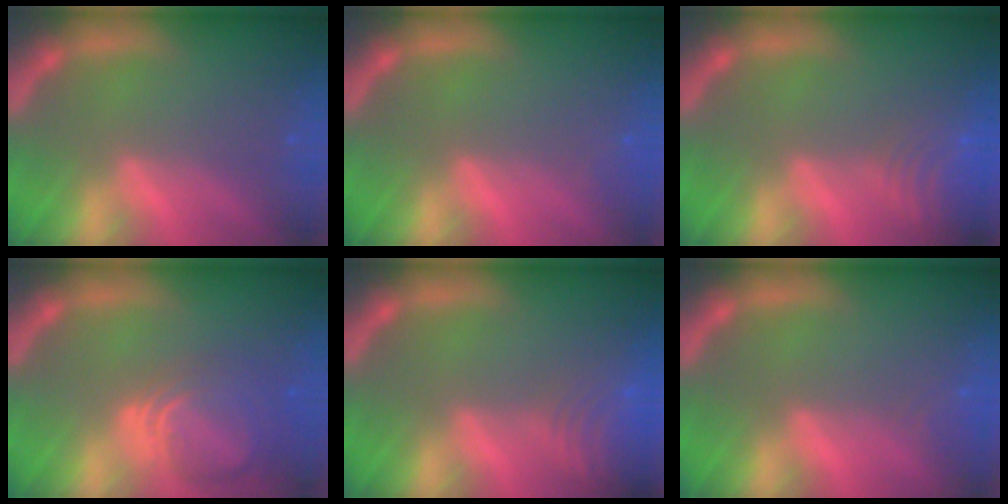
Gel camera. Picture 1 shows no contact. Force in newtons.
{"total": 0.9}
{"total": 9.0}
{"total": 7.0}
{"total": 9.5}
{"total": 1.4}